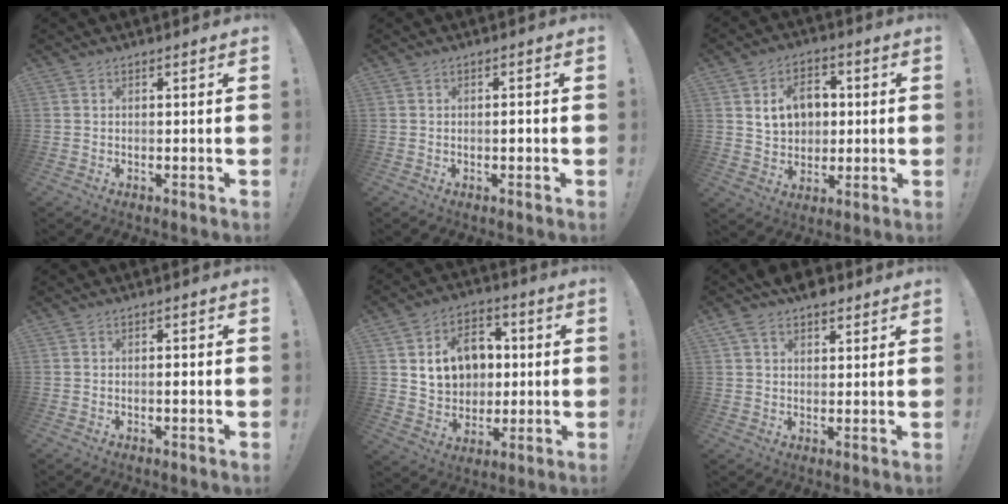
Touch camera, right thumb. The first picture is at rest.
{"total": 1.3, "force": [-0.5, 0.2, 1.2], "torque": [-0.016, 0.000, -0.011]}
{"total": 11.7, "force": [3.1, 9.2, 6.6], "torque": [-0.086, -0.004, 0.062]}
{"total": 1.4, "force": [-0.4, 0.1, 1.3], "torque": [-0.016, -0.001, -0.010]}
{"total": 14.6, "force": [3.6, 11.9, 7.7], "torque": [-0.107, -0.005, 0.080]}
{"total": 6.7, "force": [4.5, 3.9, 3.1], "torque": [-0.056, -0.013, 0.084]}